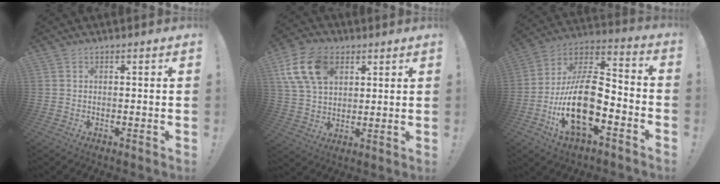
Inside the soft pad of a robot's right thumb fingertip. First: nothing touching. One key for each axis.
{"total": 15.0, "fx": 6.4, "fy": 10.0, "fz": 9.1, "tx": -0.159, "ty": -0.010, "tz": 0.127}
{"total": 20.5, "fx": -6.2, "fy": 9.7, "fz": 16.9, "tx": -0.331, "ty": 0.023, "tz": -0.102}